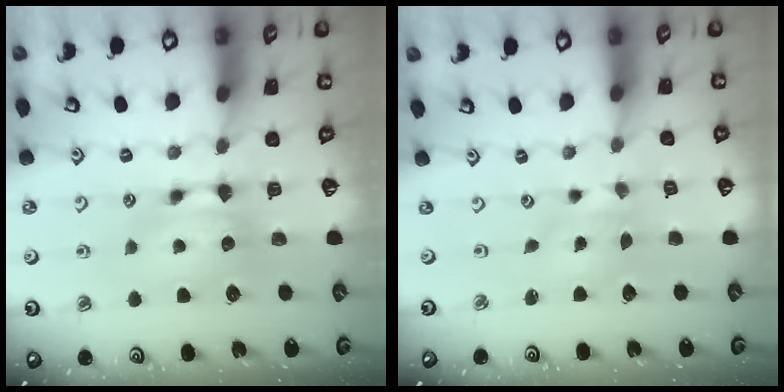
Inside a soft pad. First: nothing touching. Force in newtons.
{"total": 3.4, "press": 3.2, "slide": 0.8}